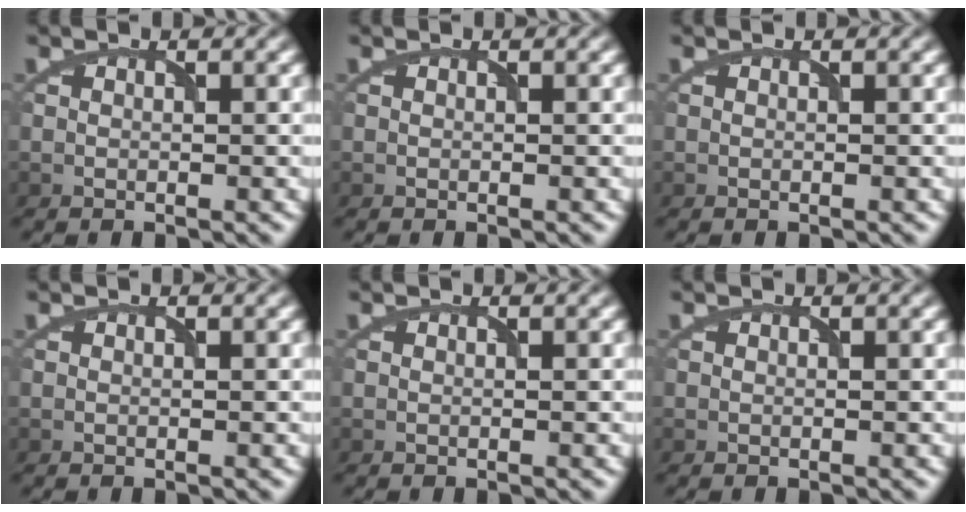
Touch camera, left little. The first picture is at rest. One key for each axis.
{"total": 0.0}
{"total": 0.0}
{"total": 0.0}
{"total": 0.0}
{"total": 0.0}